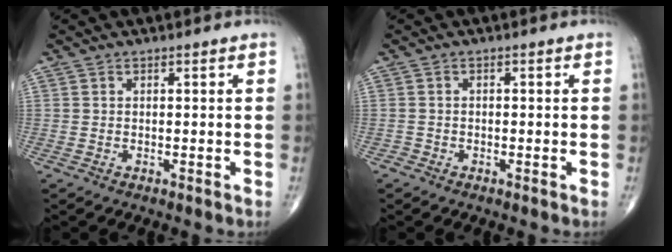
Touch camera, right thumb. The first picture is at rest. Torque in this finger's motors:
{"motor_torque": [-0.13, -0.15, -0.04, 0.01, -0.03]}